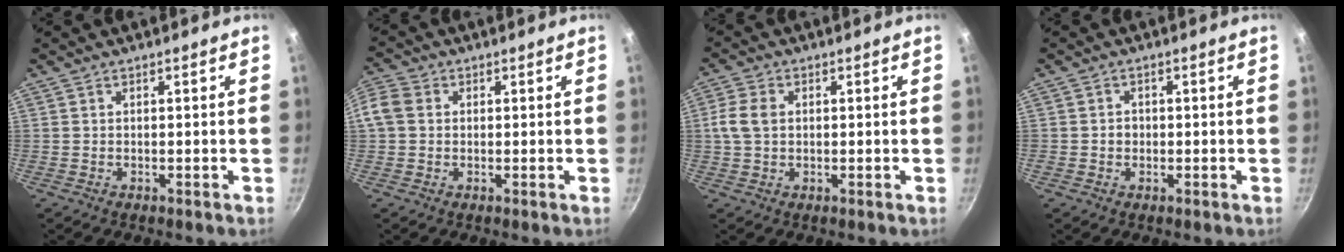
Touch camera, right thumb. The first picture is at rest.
{"total": 7.3, "force": [0.8, 6.1, 3.9], "torque": [-0.086, 0.016, 0.000]}
{"total": 5.3, "force": [0.6, 3.8, 3.6], "torque": [-0.069, 0.009, 0.009]}
{"total": 1.7, "force": [-0.3, 1.6, 0.6], "torque": [-0.001, 0.004, -0.006]}